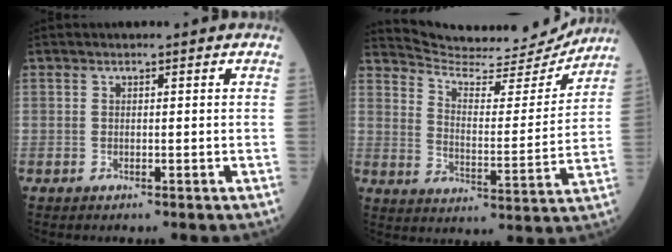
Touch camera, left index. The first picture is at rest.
{"total": 15.9, "force": [15.6, 1.5, 2.4], "torque": [-0.044, -0.038, 0.223]}